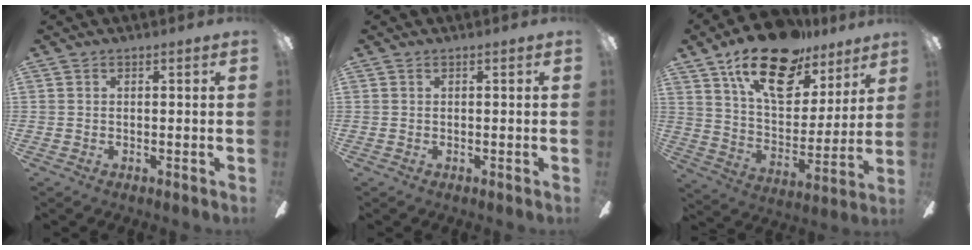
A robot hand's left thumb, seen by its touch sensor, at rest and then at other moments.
{"total": 0.0}
{"total": 22.8, "force": [14.6, 11.3, 13.4], "torque": [-0.214, -0.077, 0.255]}